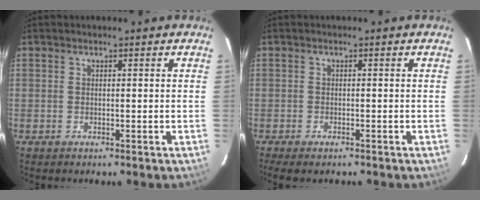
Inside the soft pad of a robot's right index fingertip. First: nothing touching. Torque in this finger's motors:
{"motor_torque": [0.58, -0.68, 0.23, 0.04]}